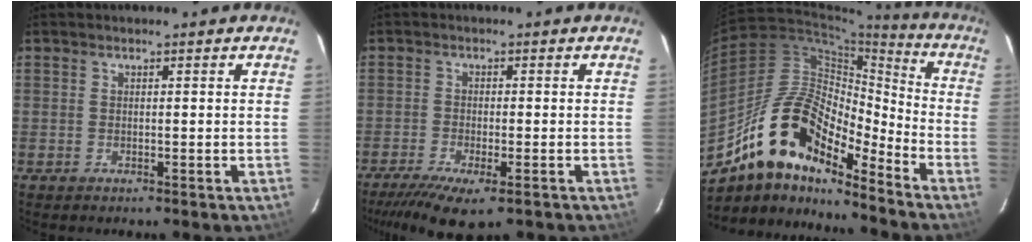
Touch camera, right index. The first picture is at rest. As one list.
[{"total": 9.3, "force": [-6.7, 2.3, 6.1], "torque": [-0.135, -0.036, -0.111]}, {"total": 19.2, "force": [-13.8, 6.9, 11.5], "torque": [-0.199, -0.001, -0.267]}]